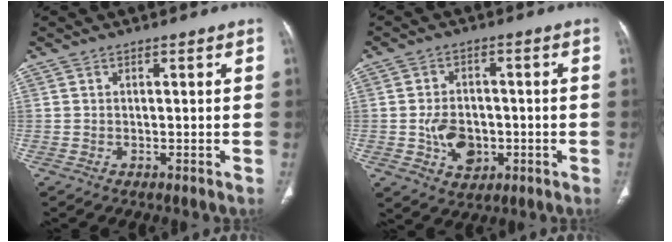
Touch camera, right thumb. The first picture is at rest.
{"total": 7.9, "force": [-1.6, 5.9, 5.0], "torque": [-0.064, 0.009, -0.017]}